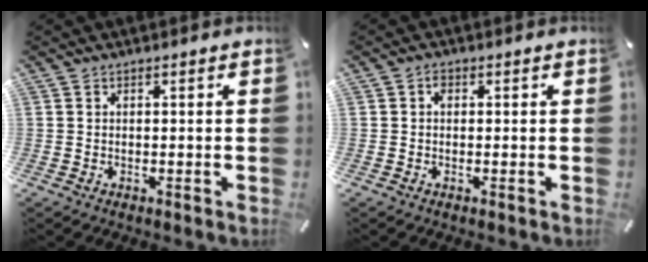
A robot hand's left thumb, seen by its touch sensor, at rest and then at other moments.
{"total": 1.3, "force": [0.2, 1.0, 0.8], "torque": [-0.017, 0.006, 0.001]}